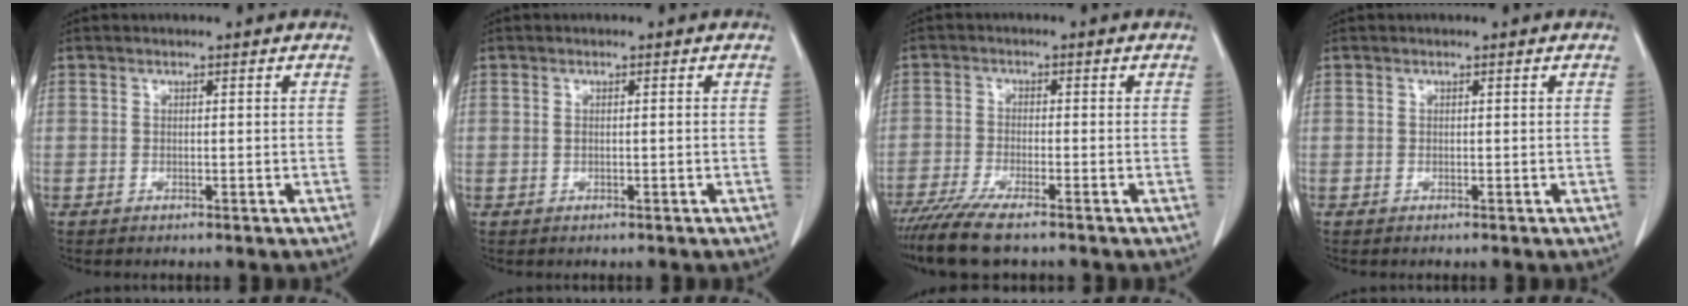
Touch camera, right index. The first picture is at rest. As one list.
[{"total": 1.3, "force": [-0.1, 0.6, 1.1], "torque": [-0.038, 0.006, 0.002]}, {"total": 8.5, "force": [-6.4, 1.7, 5.3], "torque": [-0.098, -0.021, -0.109]}, {"total": 0.0}]